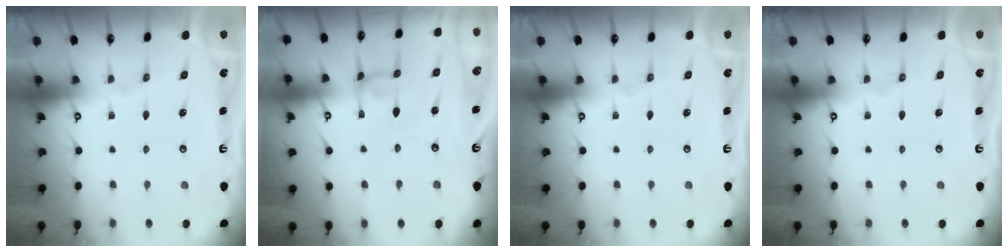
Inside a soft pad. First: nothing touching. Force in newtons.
{"total": 1.8, "press": 1.8, "slide": 0.2}
{"total": 0.0}
{"total": 0.0}